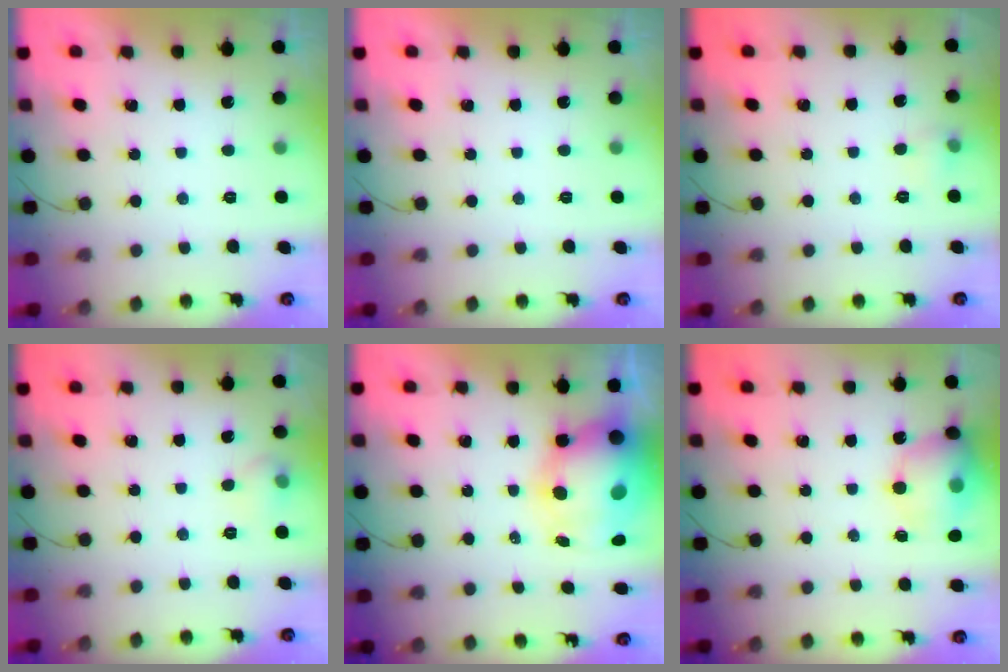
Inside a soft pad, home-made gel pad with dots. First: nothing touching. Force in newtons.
{"total": 0.0}
{"total": 4.3, "press": 4.1, "slide": 1.4}
{"total": 8.1, "press": 5.3, "slide": 6.2}
{"total": 12.3, "press": 12.0, "slide": 2.7}
{"total": 14.0, "press": 13.8, "slide": 2.4}